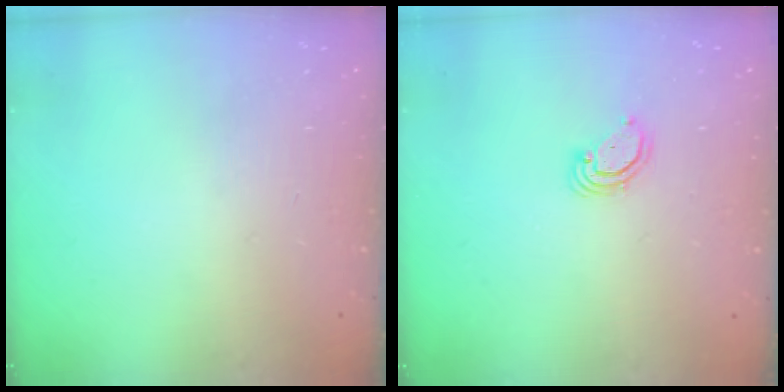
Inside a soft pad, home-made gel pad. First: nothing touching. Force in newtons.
{"total": 3.1, "press": 3.1, "slide": 0.2}